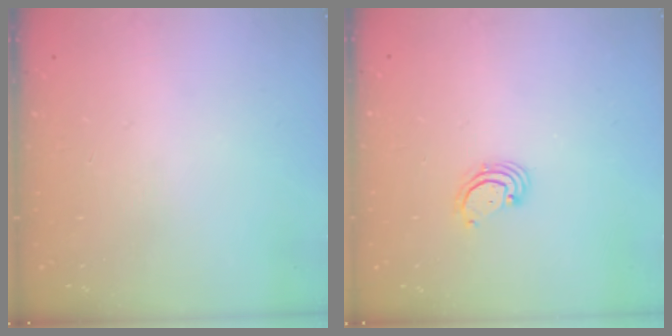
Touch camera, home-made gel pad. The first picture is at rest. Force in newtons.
{"total": 2.7, "press": 2.7, "slide": 0.3}